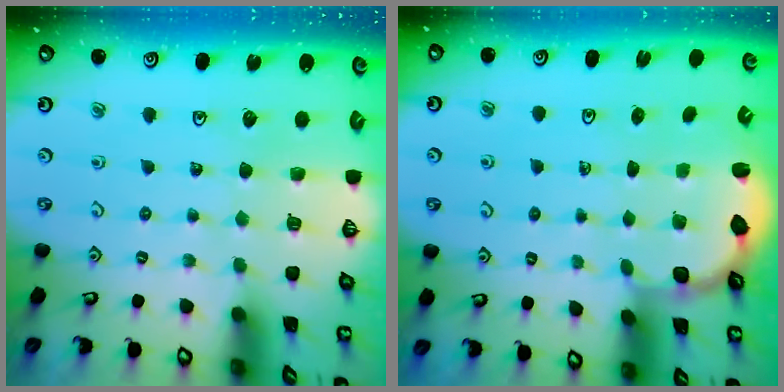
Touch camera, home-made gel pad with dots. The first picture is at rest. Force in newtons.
{"total": 2.9, "press": 2.6, "slide": 1.2}